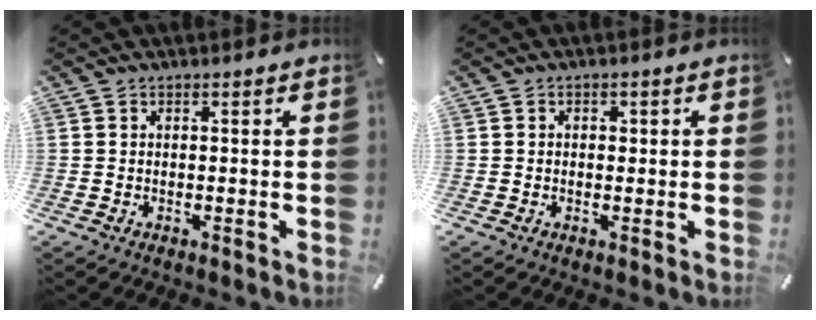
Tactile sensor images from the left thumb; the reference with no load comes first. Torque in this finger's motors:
{"motor_torque": [-0.12, -0.45, 0.07, 0.16, -0.03]}